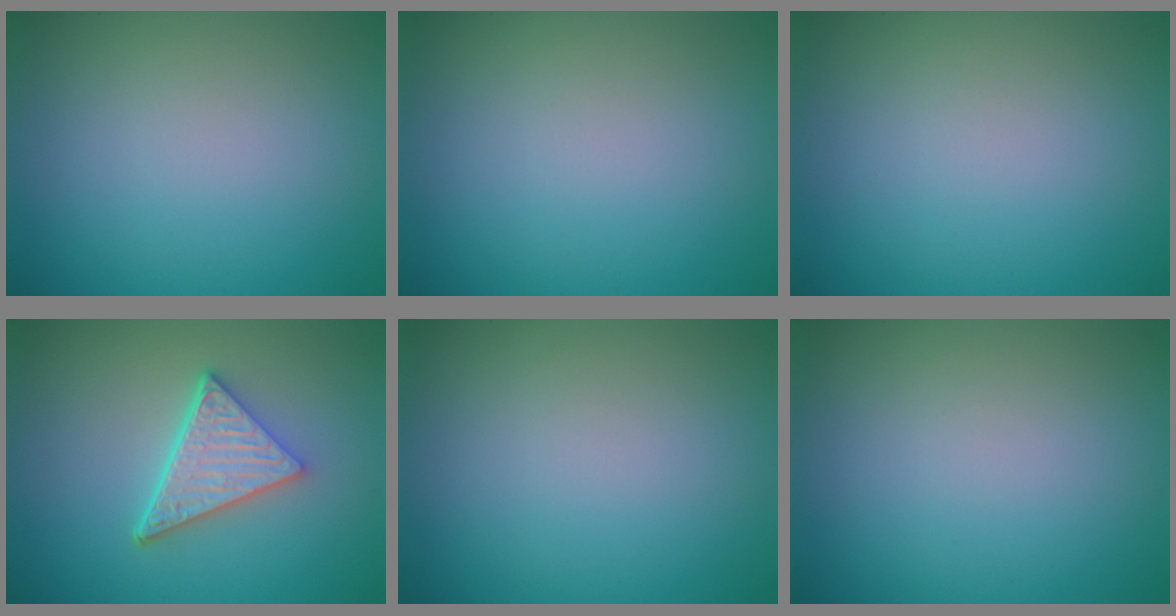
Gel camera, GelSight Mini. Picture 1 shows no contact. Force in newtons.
{"total": 0.0}
{"total": 0.0}
{"total": 4.9, "press": 3.7, "slide": 3.3}
{"total": 0.0}
{"total": 0.0}